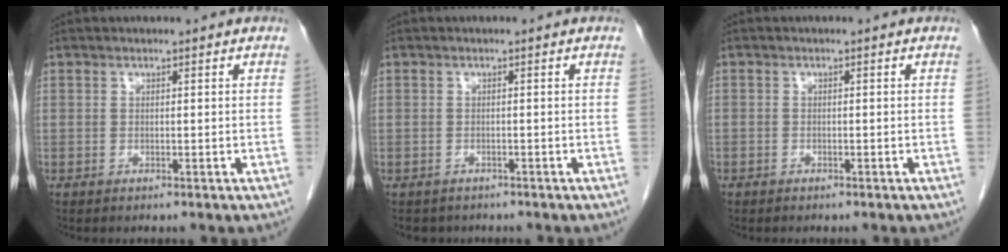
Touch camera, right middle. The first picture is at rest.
{"total": 2.8, "force": [-2.4, 1.5, 0.3], "torque": [-0.014, -0.001, -0.031]}
{"total": 0.7, "force": [-0.6, 0.5, 0.1], "torque": [-0.005, 0.003, -0.011]}